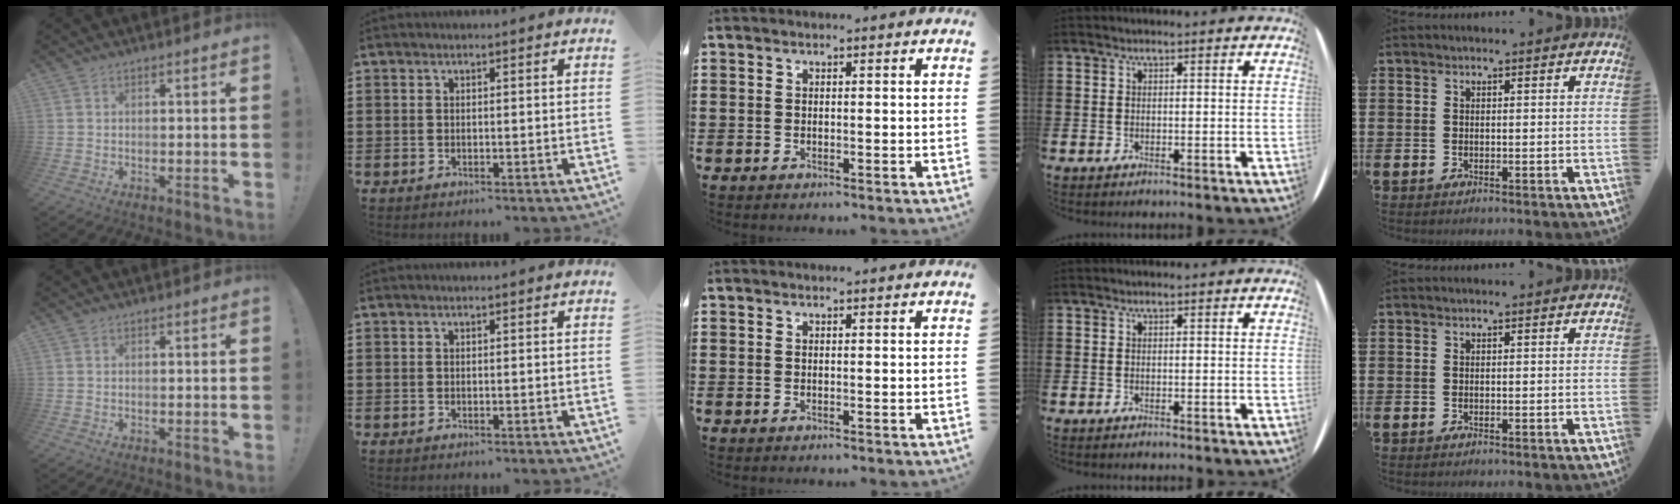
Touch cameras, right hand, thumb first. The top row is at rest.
{}